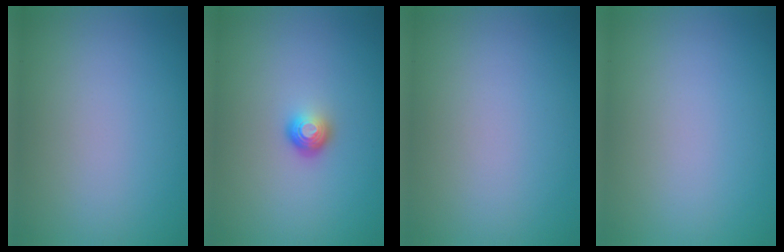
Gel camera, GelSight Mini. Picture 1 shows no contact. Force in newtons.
{"total": 1.8, "press": 1.1, "slide": 1.5}
{"total": 0.0}
{"total": 0.0}